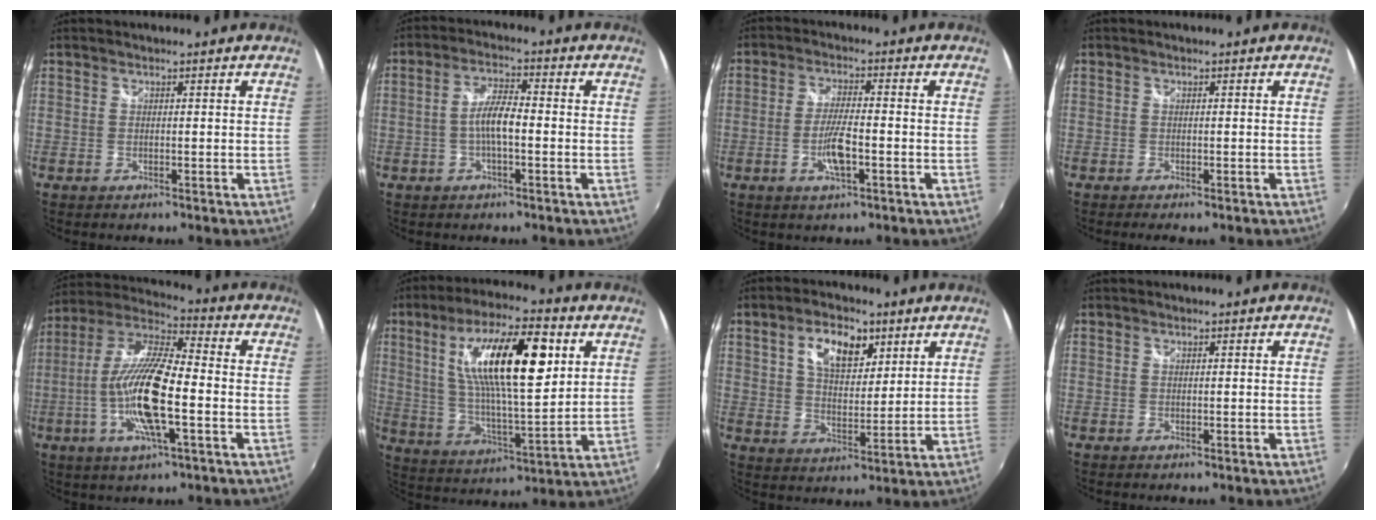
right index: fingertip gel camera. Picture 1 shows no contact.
{"total": 5.3, "force": [-1.3, 1.4, 5.0], "torque": [-0.098, 0.010, -0.023]}
{"total": 6.1, "force": [-2.2, 1.5, 5.5], "torque": [-0.111, -0.002, -0.040]}
{"total": 1.3, "force": [-1.1, 0.4, 0.7], "torque": [-0.016, -0.008, -0.018]}
{"total": 16.7, "force": [-4.0, 3.8, 15.7], "torque": [-0.311, -0.008, -0.082]}
{"total": 20.2, "force": [6.8, 6.0, 18.1], "torque": [-0.320, 0.013, 0.119]}
{"total": 9.6, "force": [4.6, 5.2, 6.7], "torque": [-0.114, 0.013, 0.079]}
{"total": 0.0}